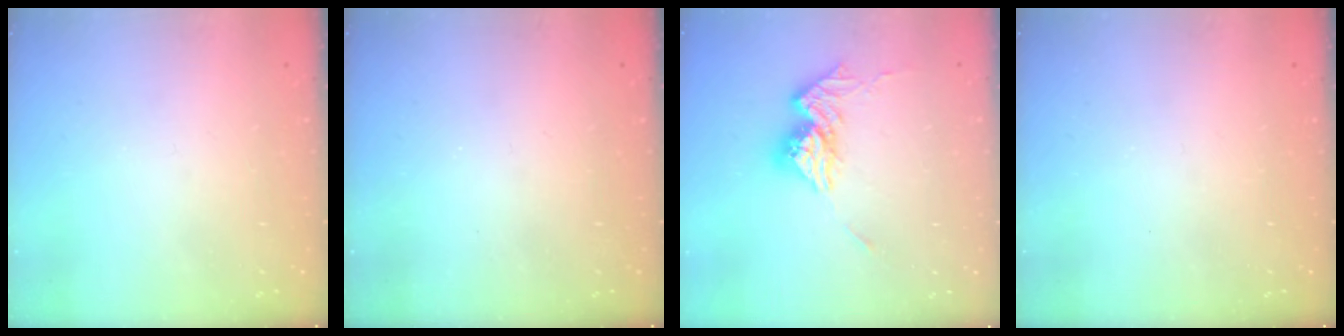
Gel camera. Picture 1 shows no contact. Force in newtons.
{"total": 0.0}
{"total": 13.6, "press": 13.5, "slide": 1.6}
{"total": 0.0}